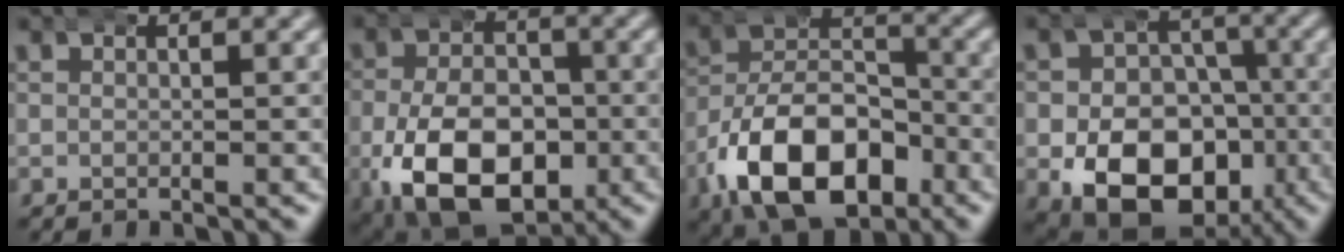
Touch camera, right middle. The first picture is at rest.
{"total": 12.6, "force": [-4.3, 8.6, 8.3], "torque": [-0.163, -0.058, -0.044]}
{"total": 11.7, "force": [-4.6, 7.4, 7.7], "torque": [-0.136, -0.040, -0.062]}
{"total": 12.3, "force": [-4.3, 9.2, 6.9], "torque": [-0.116, -0.050, -0.051]}